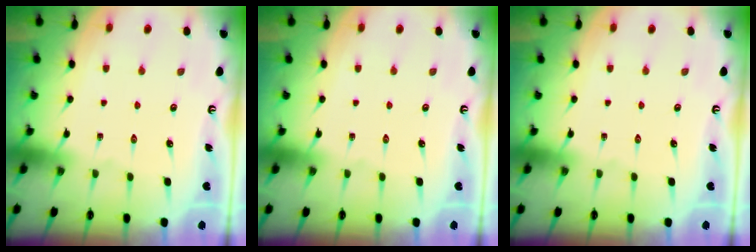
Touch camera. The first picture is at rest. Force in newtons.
{"total": 0.0}
{"total": 0.0}